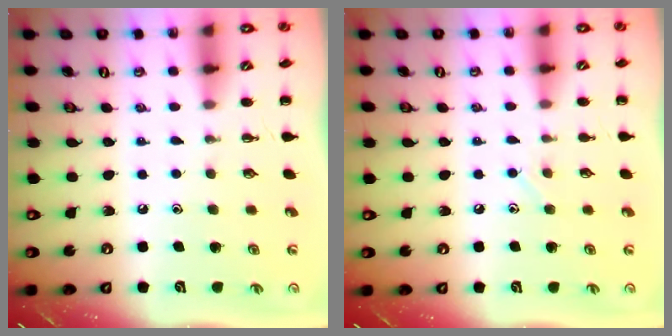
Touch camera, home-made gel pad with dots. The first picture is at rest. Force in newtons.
{"total": 5.4, "press": 5.2, "slide": 1.5}